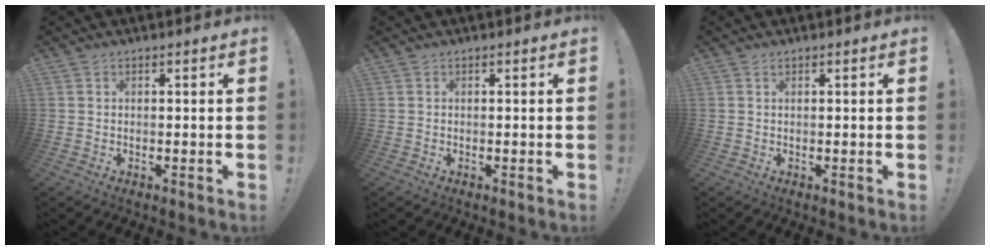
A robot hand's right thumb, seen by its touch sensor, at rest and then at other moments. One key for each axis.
{"total": 0.0}
{"total": 0.5, "fx": 0.4, "fy": -0.1, "fz": 0.4, "tx": -0.010, "ty": 0.002, "tz": 0.007}